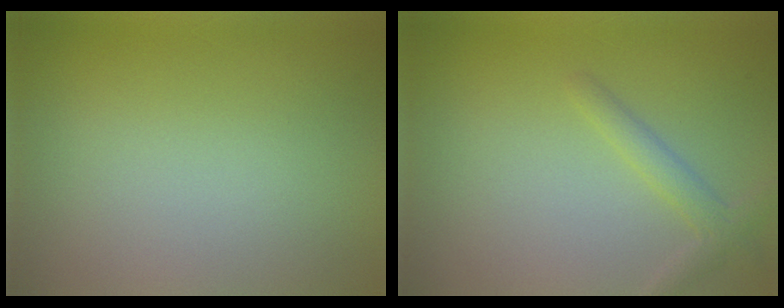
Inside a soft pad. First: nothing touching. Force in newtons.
{"total": 2.0, "press": 2.0, "slide": 0.1}